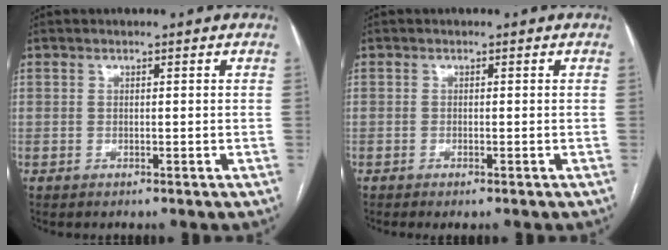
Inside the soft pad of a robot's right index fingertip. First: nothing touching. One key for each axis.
{"total": 0.9, "fx": -0.7, "fy": 0.0, "fz": 0.6, "tx": -0.012, "ty": -0.003, "tz": -0.010}